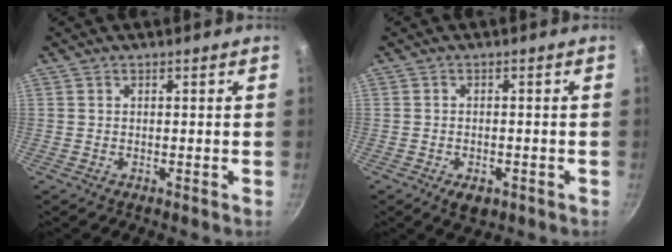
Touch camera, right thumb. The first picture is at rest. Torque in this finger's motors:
{"motor_torque": [0.06, 0.31, -0.18, 0.07, 0.00]}